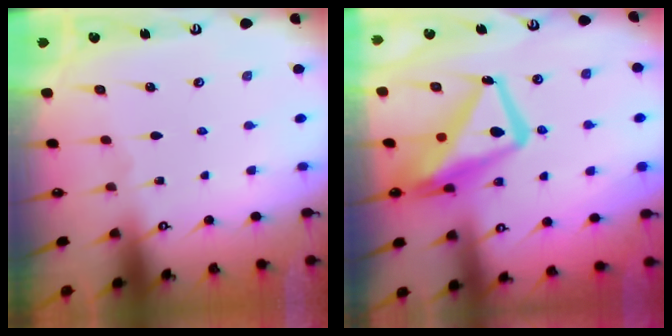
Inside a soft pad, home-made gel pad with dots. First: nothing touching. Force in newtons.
{"total": 16.7, "press": 16.6, "slide": 1.8}